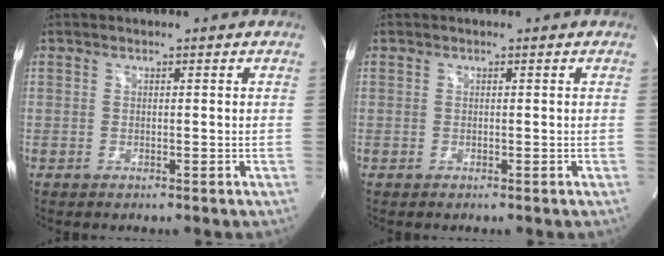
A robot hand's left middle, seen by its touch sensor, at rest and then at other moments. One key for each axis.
{"total": 0.0}